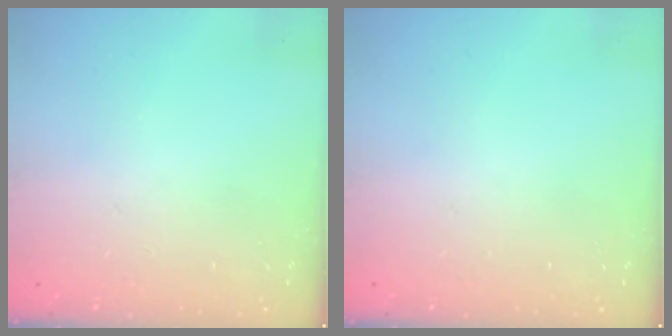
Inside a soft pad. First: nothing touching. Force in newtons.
{"total": 0.0}